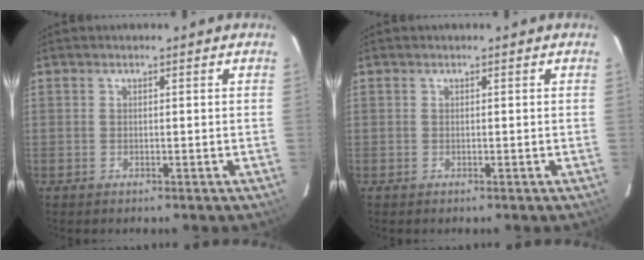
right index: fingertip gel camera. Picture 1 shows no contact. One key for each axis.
{"total": 0.0}